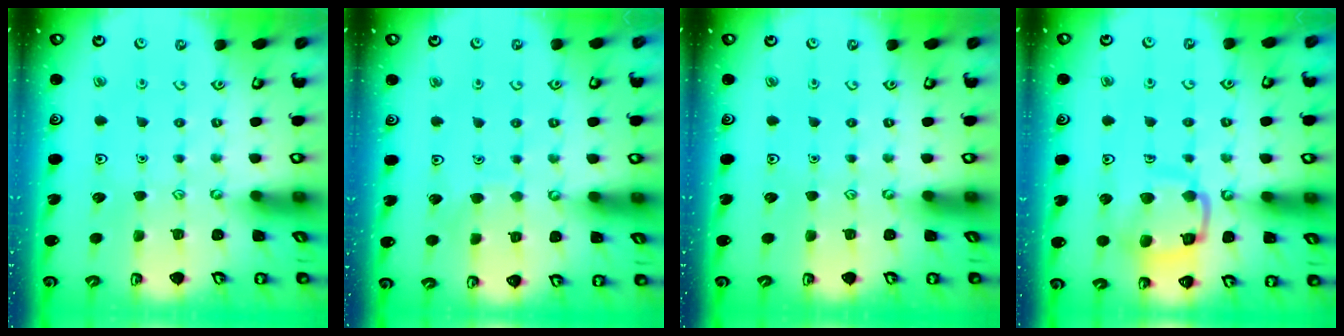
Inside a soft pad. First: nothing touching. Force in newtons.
{"total": 3.5, "press": 3.5, "slide": 0.3}
{"total": 0.0}
{"total": 13.3, "press": 13.2, "slide": 1.5}